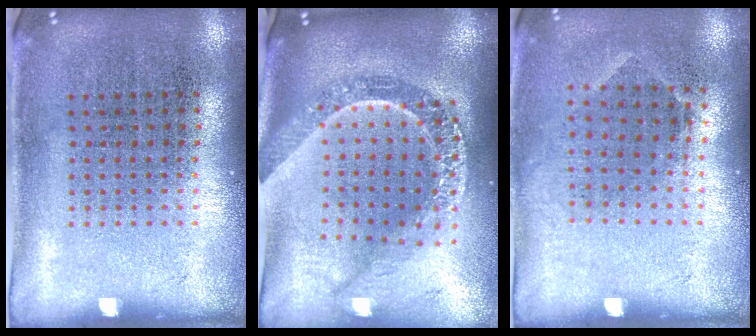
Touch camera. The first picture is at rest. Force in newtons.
{"total": 2.7, "press": 2.2, "slide": 1.7}
{"total": 0.8, "press": 0.6, "slide": 0.5}